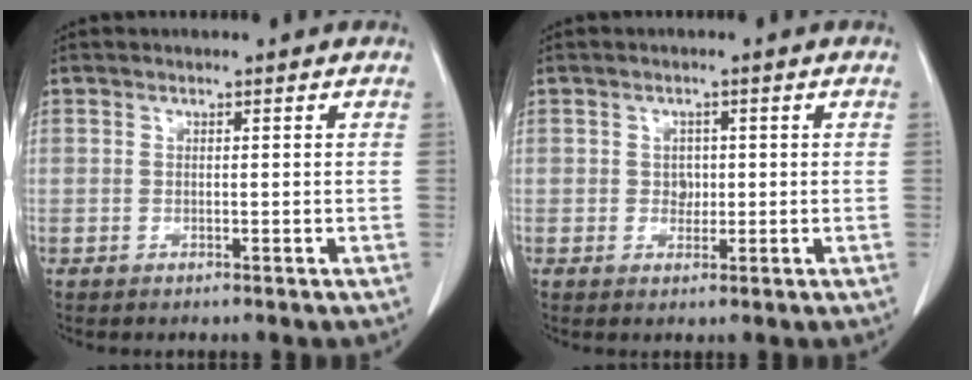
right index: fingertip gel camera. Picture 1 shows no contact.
{"total": 1.8, "force": [0.0, 1.5, 1.0], "torque": [-0.014, 0.002, 0.001]}